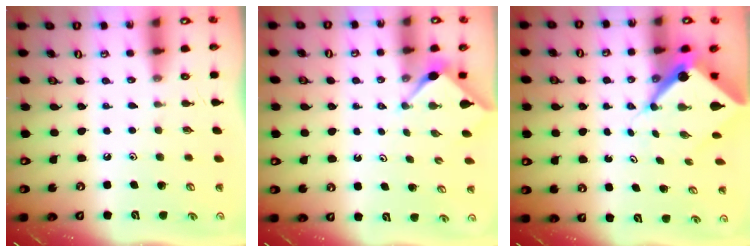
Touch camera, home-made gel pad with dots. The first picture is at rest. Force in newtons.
{"total": 3.0, "press": 3.0, "slide": 0.4}
{"total": 7.4, "press": 7.3, "slide": 0.4}